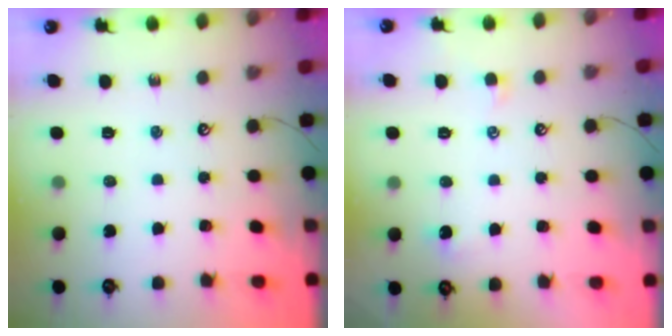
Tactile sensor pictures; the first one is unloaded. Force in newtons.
{"total": 0.7, "press": 0.5, "slide": 0.5}